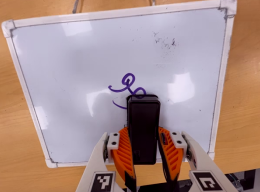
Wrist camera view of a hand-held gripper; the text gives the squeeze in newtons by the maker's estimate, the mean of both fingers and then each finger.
{"total": 8.1, "left": 5.7, "right": 10.4}